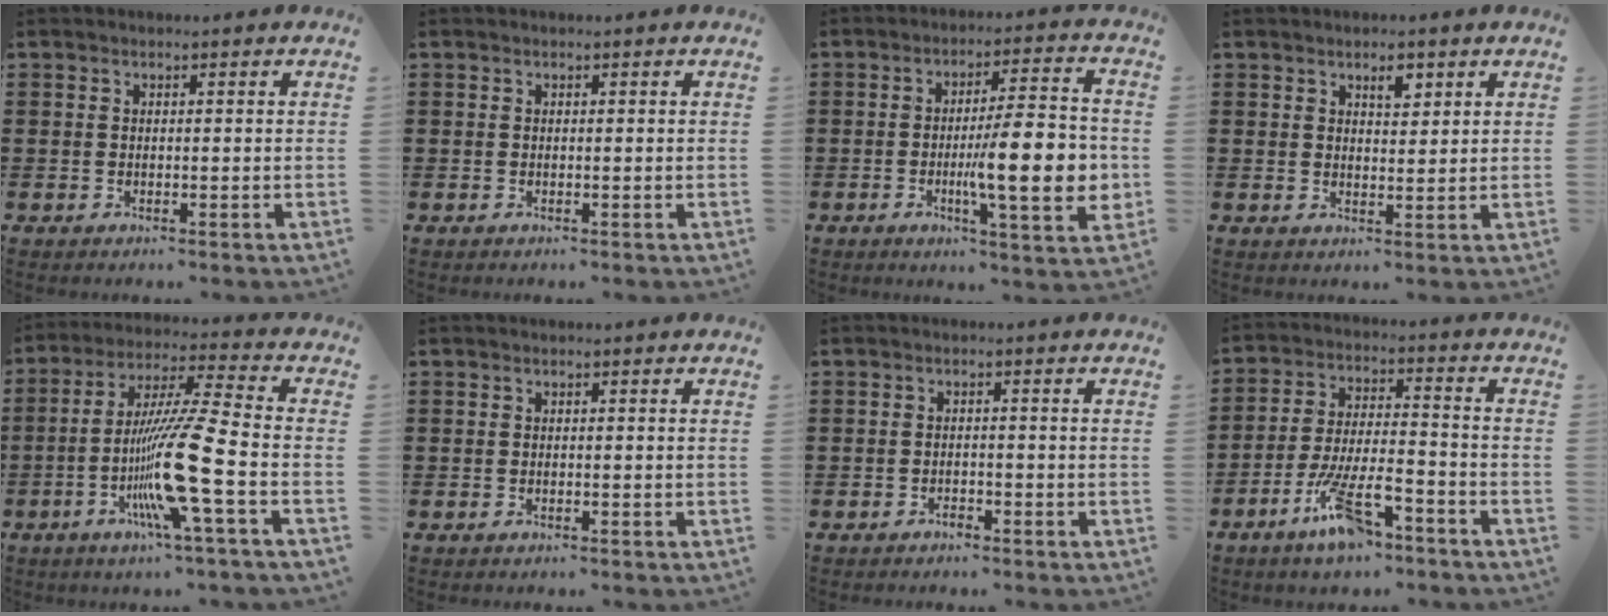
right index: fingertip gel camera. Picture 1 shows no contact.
{"total": 0.0}
{"total": 12.6, "force": [-1.9, 2.7, 12.2], "torque": [-0.179, -0.013, -0.036]}
{"total": 2.9, "force": [1.9, 1.2, 1.8], "torque": [-0.025, -0.001, 0.029]}
{"total": 14.1, "force": [-4.8, -0.2, 13.2], "torque": [-0.271, -0.019, -0.099]}
{"total": 0.0}
{"total": 1.0, "force": [-0.9, 0.3, 0.4], "torque": [-0.011, -0.002, -0.017]}
{"total": 10.3, "force": [-6.6, 2.7, 7.3], "torque": [-0.153, 0.005, -0.126]}